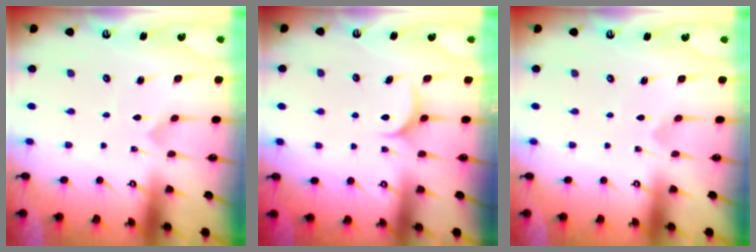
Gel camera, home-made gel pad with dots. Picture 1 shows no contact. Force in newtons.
{"total": 5.5, "press": 5.5, "slide": 0.1}
{"total": 0.0}